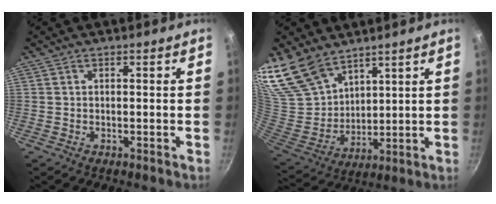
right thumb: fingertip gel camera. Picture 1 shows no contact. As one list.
[{"total": 15.3, "force": [12.1, 7.6, 5.6], "torque": [-0.102, -0.058, 0.263]}]